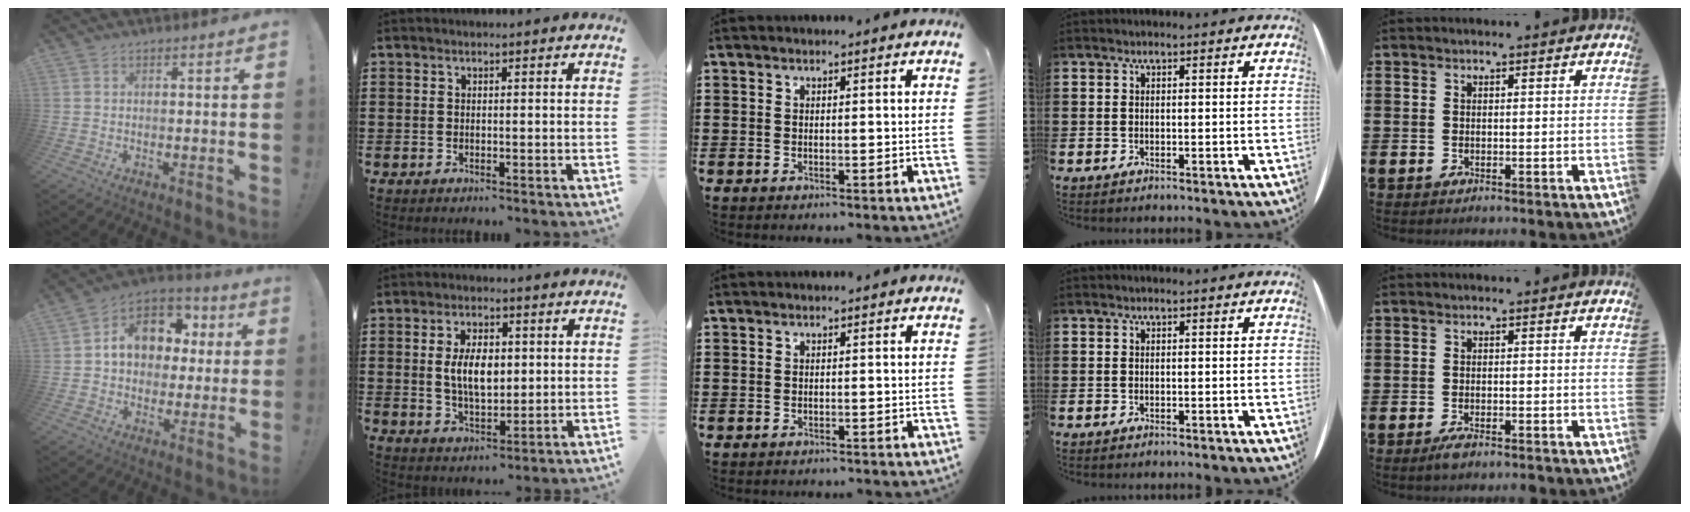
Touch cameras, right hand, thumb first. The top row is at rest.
{"thumb": {"total": 13.6, "force": [3.5, 10.7, 7.7], "torque": [-0.105, -0.007, 0.071]}, "index": {"total": 6.8, "force": [0.8, 3.6, 5.7], "torque": [-0.107, 0.003, 0.007]}, "middle": {"total": 0.7, "force": [-0.7, 0.0, 0.1], "torque": [-0.003, -0.001, -0.014]}, "little": {"total": 1.6, "force": [-0.9, 0.5, 1.3], "torque": [-0.015, -0.002, -0.020]}}